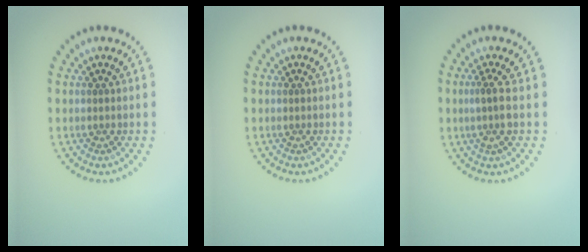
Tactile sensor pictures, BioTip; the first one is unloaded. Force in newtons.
{"total": 0.0}
{"total": 2.0, "press": 1.4, "slide": 1.3}